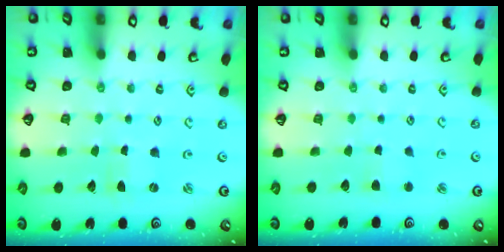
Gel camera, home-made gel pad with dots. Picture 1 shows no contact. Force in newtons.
{"total": 2.6, "press": 2.6, "slide": 0.4}